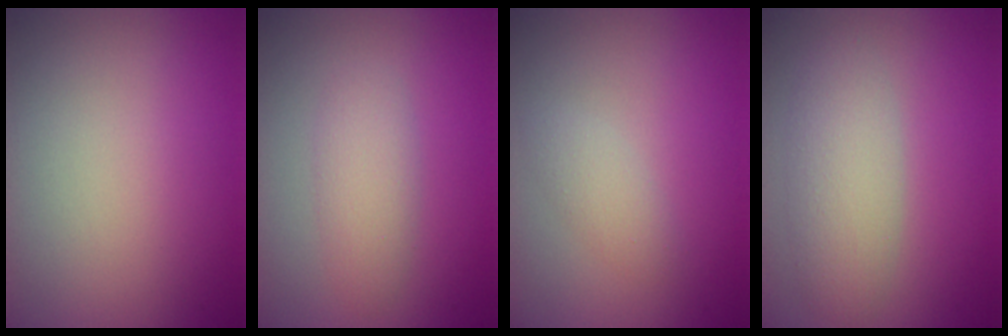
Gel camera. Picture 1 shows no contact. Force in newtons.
{"total": 2.4, "press": 2.4, "slide": 0.0}
{"total": 1.4, "press": 1.4, "slide": 0.1}
{"total": 3.7, "press": 3.7, "slide": 0.3}